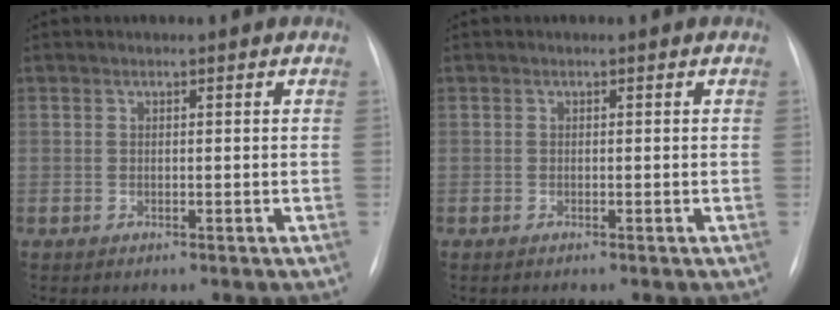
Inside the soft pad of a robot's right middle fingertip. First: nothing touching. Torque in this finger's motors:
{"motor_torque": [0.20, -0.27, 0.04, 0.01]}